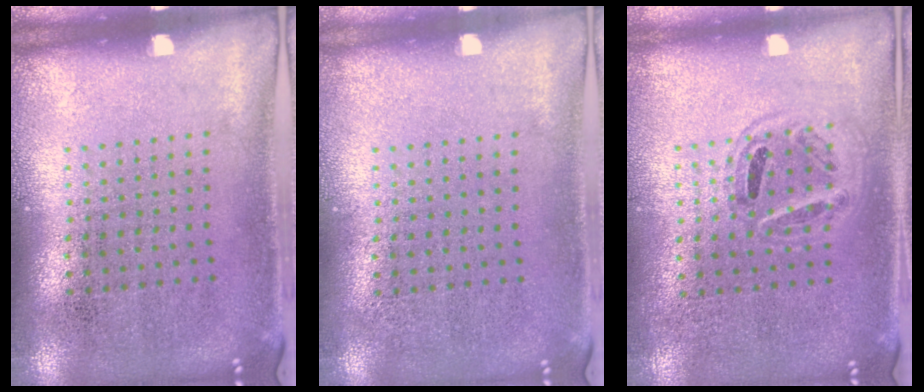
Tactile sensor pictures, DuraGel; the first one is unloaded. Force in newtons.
{"total": 0.0}
{"total": 0.9, "press": 0.9, "slide": 0.3}